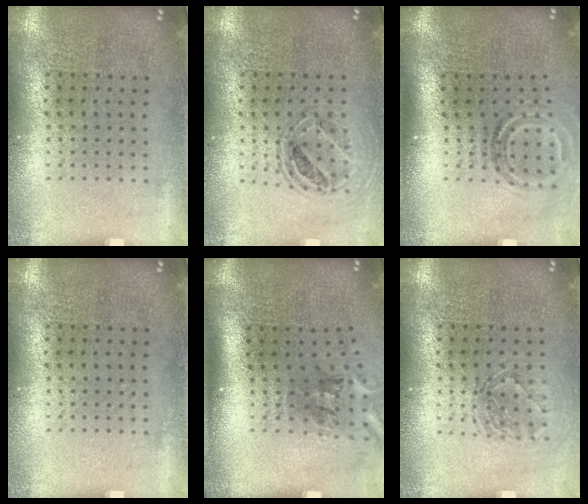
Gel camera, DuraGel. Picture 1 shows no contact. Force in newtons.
{"total": 0.9, "press": 0.9, "slide": 0.1}
{"total": 1.9, "press": 1.2, "slide": 1.5}
{"total": 0.0}
{"total": 2.3, "press": 1.3, "slide": 1.8}
{"total": 1.3, "press": 1.1, "slide": 0.6}